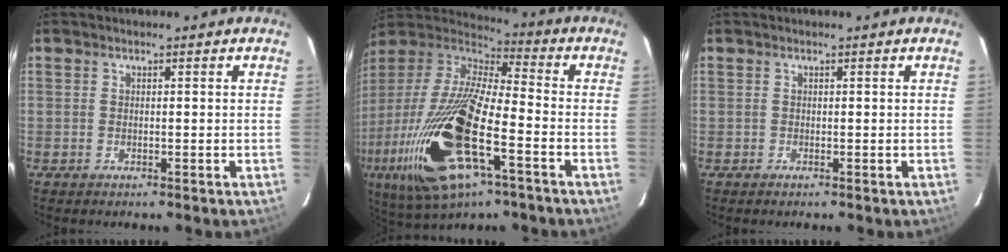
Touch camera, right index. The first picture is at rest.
{"total": 30.0, "force": [-10.8, 10.3, 26.0], "torque": [-0.532, -0.068, -0.205]}
{"total": 0.0}